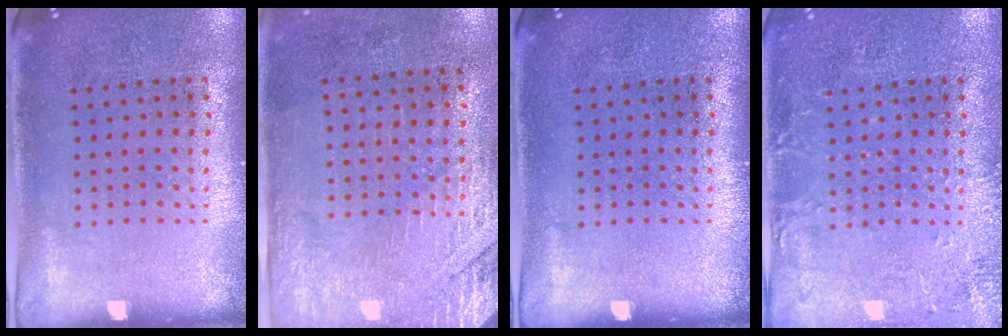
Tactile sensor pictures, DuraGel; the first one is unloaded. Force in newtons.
{"total": 2.7, "press": 2.3, "slide": 1.4}
{"total": 0.0}
{"total": 2.5, "press": 2.5, "slide": 0.3}